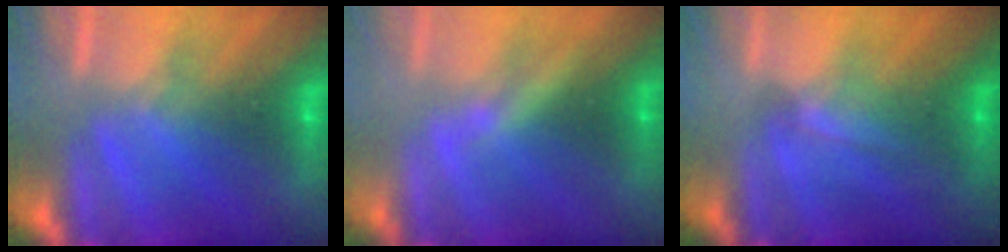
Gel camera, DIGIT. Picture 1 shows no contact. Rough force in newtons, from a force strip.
{"total": 2.2}
{"total": 1.6}